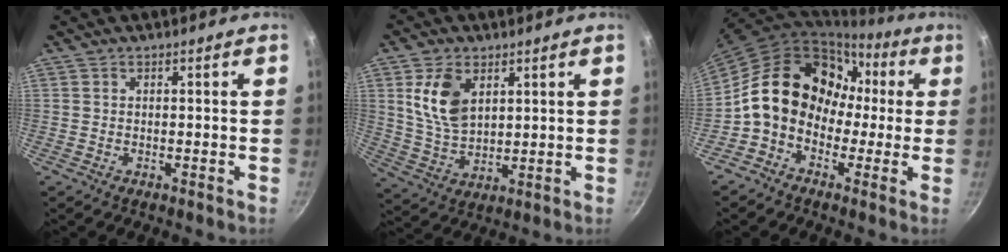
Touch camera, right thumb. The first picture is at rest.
{"total": 10.3, "force": [3.8, 6.4, 7.2], "torque": [-0.126, -0.024, 0.080]}
{"total": 15.8, "force": [-0.6, 12.9, 9.2], "torque": [-0.114, 0.058, -0.024]}